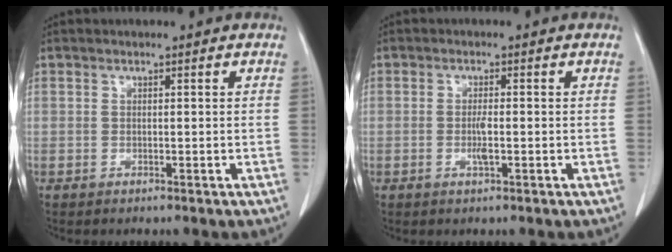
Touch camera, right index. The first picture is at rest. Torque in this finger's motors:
{"motor_torque": [0.56, -0.17, 0.36, 0.09]}